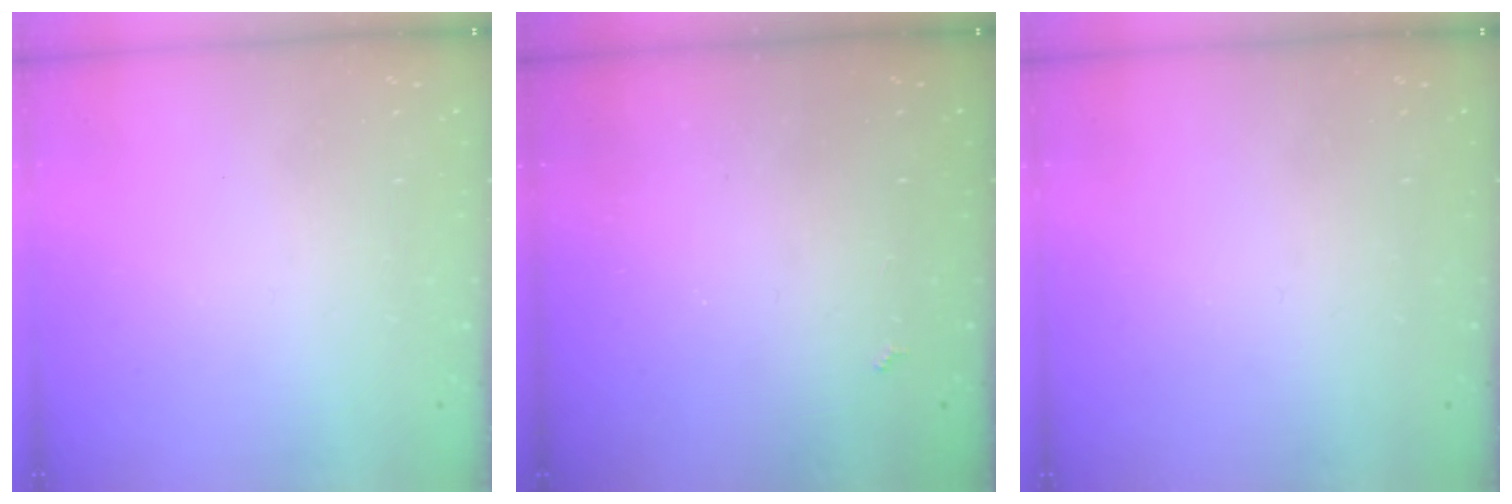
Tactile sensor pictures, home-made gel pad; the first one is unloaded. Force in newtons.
{"total": 2.3, "press": 2.3, "slide": 0.4}
{"total": 0.0}